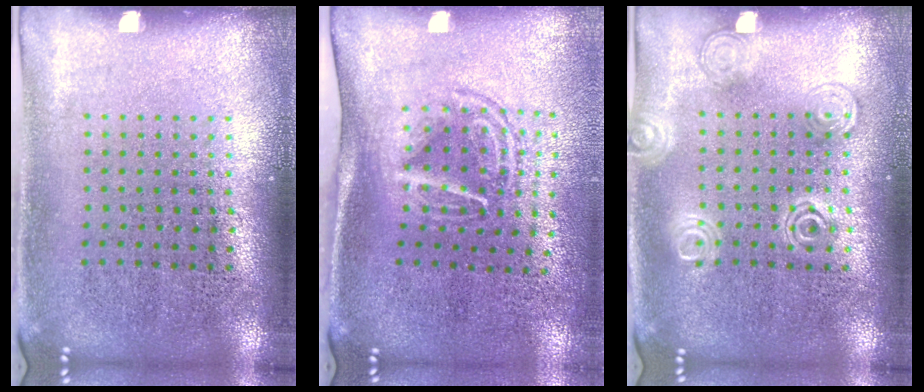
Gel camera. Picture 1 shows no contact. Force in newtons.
{"total": 1.6, "press": 1.2, "slide": 1.1}
{"total": 2.3, "press": 2.2, "slide": 0.3}